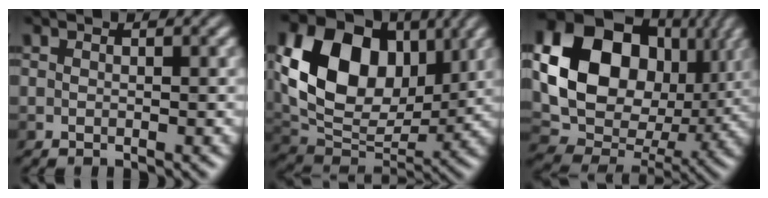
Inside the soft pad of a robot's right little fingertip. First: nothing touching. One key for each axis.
{"total": 12.6, "fx": 3.1, "fy": 8.9, "fz": 8.4, "tx": -0.145, "ty": 0.006, "tz": 0.050}
{"total": 17.4, "fx": 3.8, "fy": 13.1, "fz": 10.7, "tx": -0.206, "ty": -0.001, "tz": 0.086}